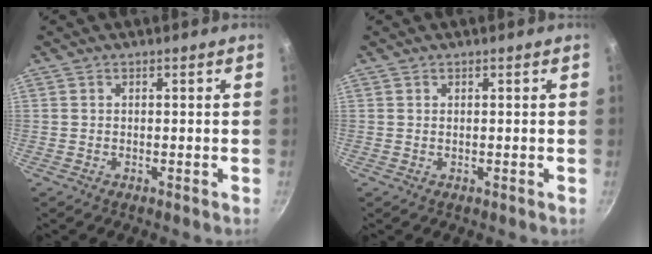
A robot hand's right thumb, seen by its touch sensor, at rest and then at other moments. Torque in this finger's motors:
{"motor_torque": [-0.17, 0.07, 0.02, -0.11, 0.04]}